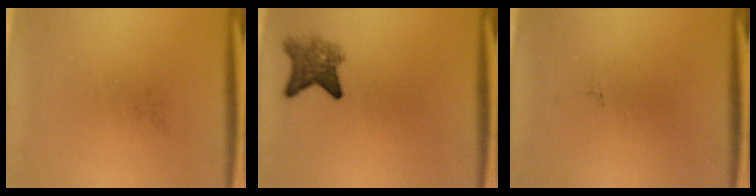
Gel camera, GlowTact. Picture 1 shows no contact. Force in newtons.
{"total": 4.5}
{"total": 0.0}